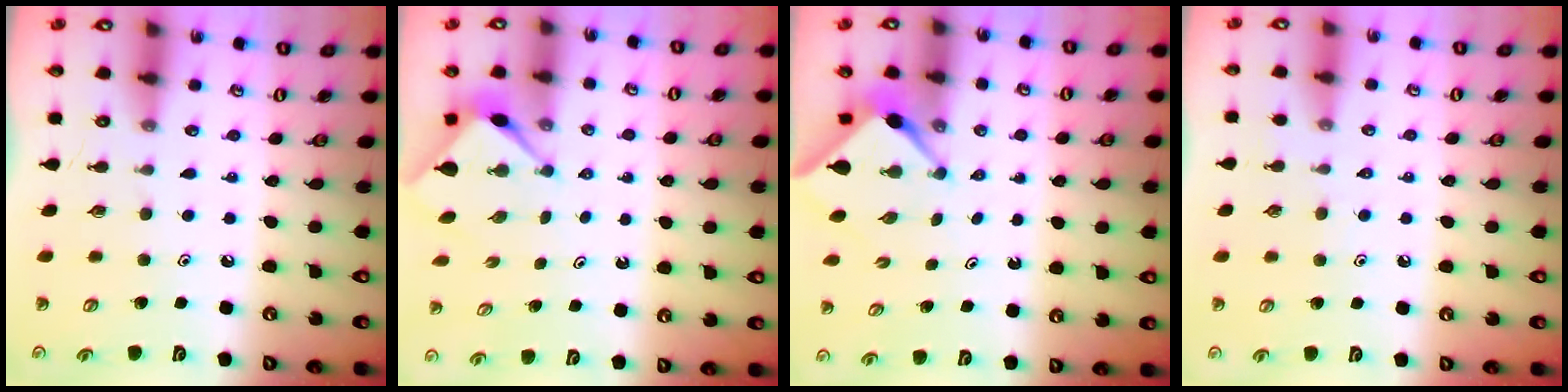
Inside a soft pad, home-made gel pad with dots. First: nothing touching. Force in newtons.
{"total": 3.3, "press": 3.2, "slide": 0.3}
{"total": 3.2, "press": 3.2, "slide": 0.4}
{"total": 2.3, "press": 2.3, "slide": 0.4}